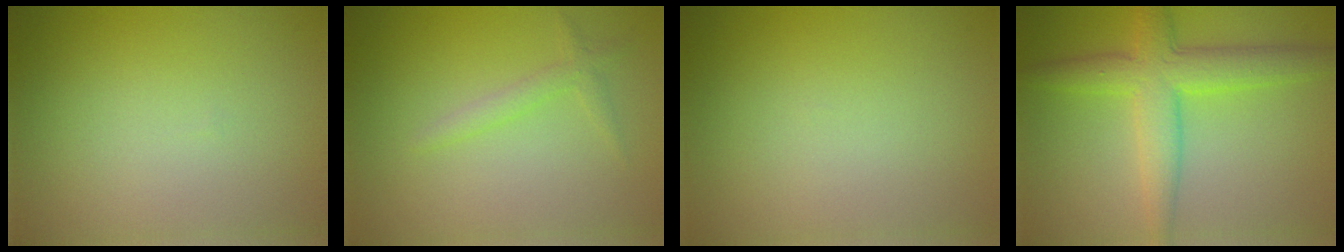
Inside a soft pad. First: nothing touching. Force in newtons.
{"total": 1.3, "press": 1.3, "slide": 0.1}
{"total": 0.0}
{"total": 5.3, "press": 5.3, "slide": 0.1}